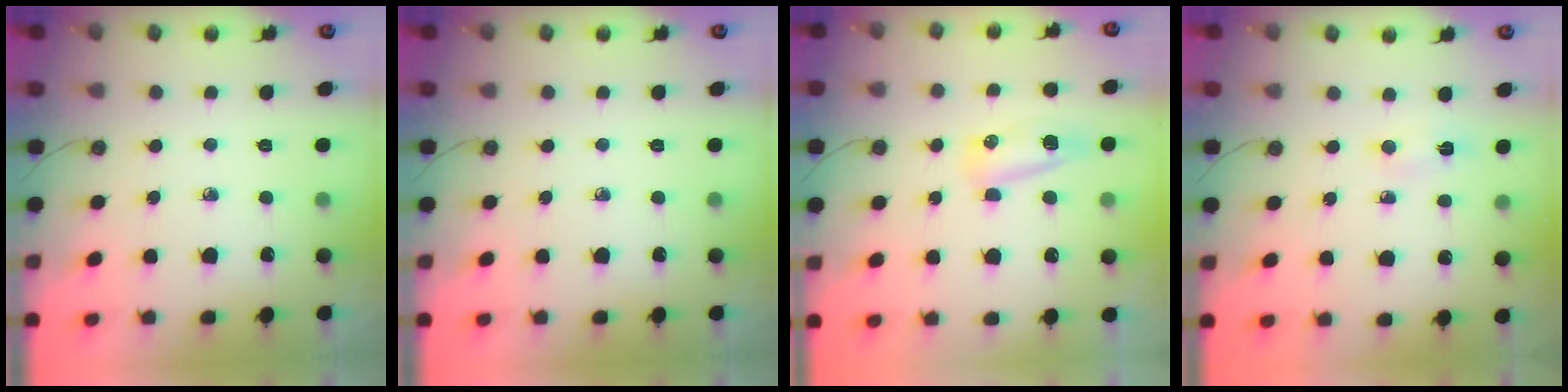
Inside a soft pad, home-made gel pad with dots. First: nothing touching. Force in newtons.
{"total": 0.0}
{"total": 9.5, "press": 7.5, "slide": 5.9}
{"total": 8.3, "press": 2.8, "slide": 7.9}